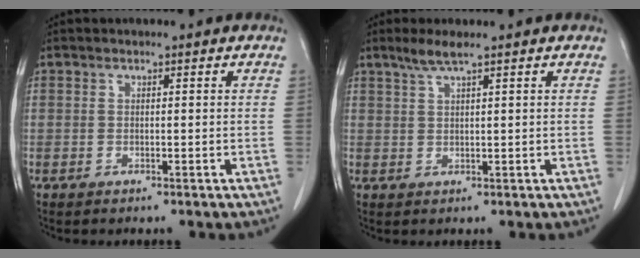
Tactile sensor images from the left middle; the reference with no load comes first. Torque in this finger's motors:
{"motor_torque": [0.14, -0.12, -0.03, 0.01]}